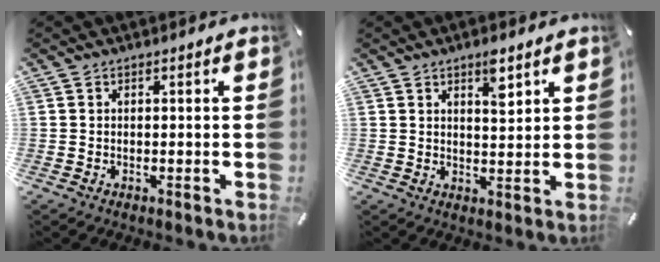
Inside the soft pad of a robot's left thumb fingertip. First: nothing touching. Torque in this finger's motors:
{"motor_torque": [-0.07, -0.05, 0.01, -0.01, -0.06]}